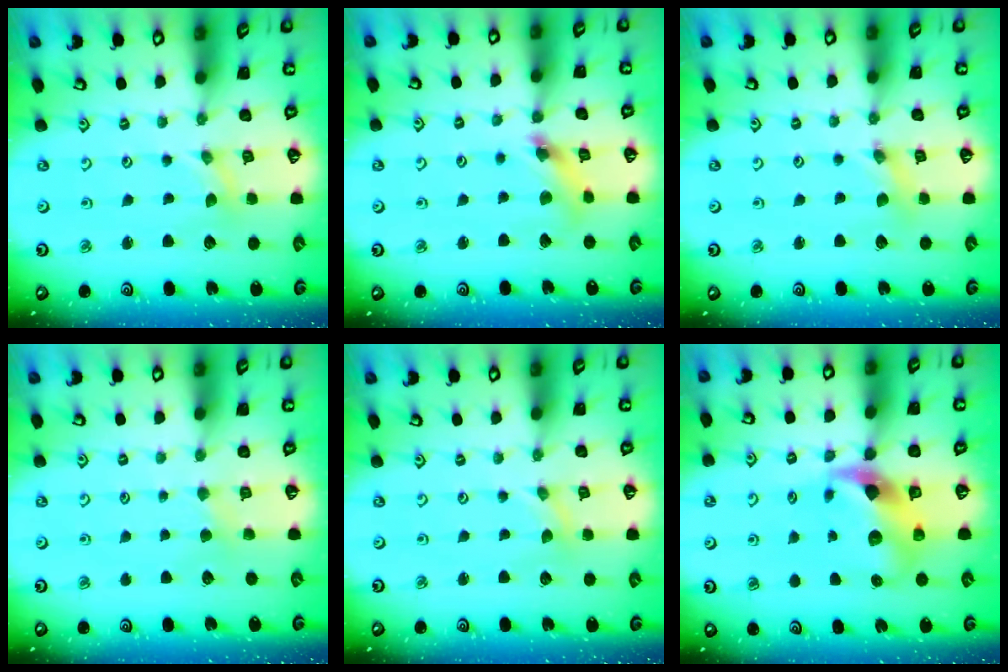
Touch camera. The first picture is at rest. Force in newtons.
{"total": 7.7, "press": 7.6, "slide": 0.7}
{"total": 1.2, "press": 1.2, "slide": 0.3}
{"total": 2.2, "press": 2.2, "slide": 0.4}
{"total": 0.0}
{"total": 10.7, "press": 10.6, "slide": 2.0}